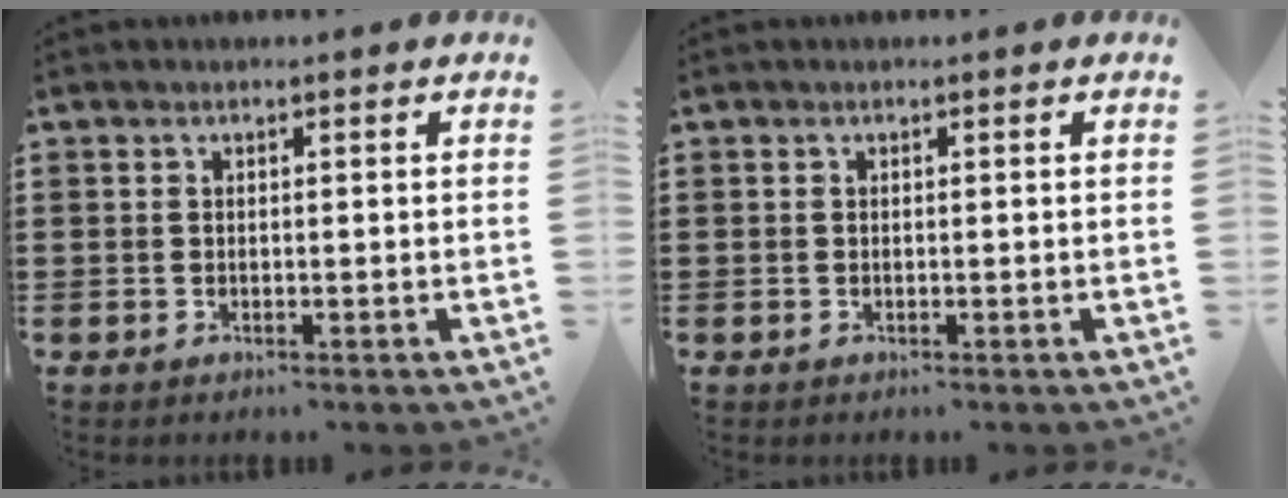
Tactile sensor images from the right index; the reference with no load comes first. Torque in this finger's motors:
{"motor_torque": [0.01, 0.12, 0.00, 0.00]}